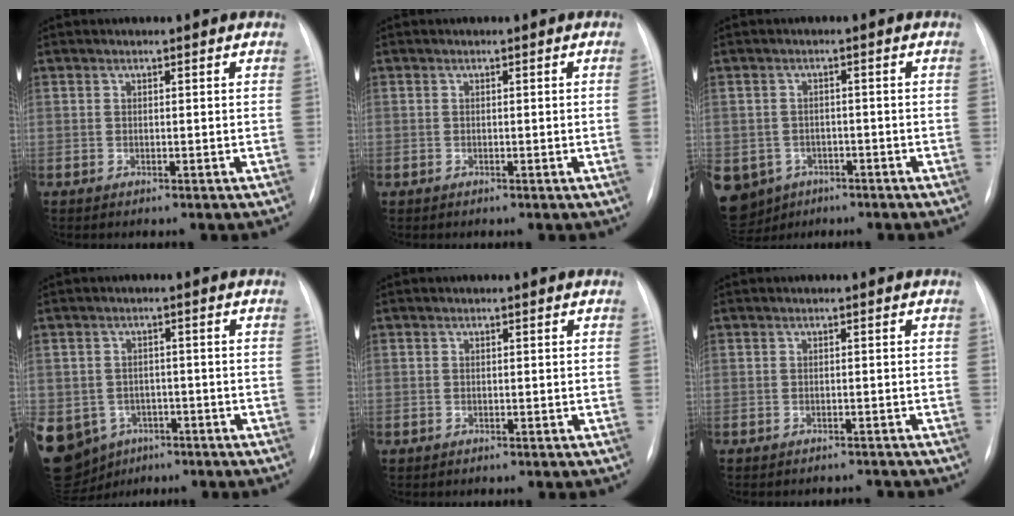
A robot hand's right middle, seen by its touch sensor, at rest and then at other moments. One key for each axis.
{"total": 0.8, "fx": -0.1, "fy": -0.2, "fz": 0.7, "tx": -0.012, "ty": 0.001, "tz": 0.002}
{"total": 10.6, "fx": -5.4, "fy": 8.8, "fz": 2.4, "tx": -0.080, "ty": 0.003, "tz": -0.068}
{"total": 18.5, "fx": -8.0, "fy": 15.1, "fz": 7.0, "tx": -0.221, "ty": 0.006, "tz": -0.102}
{"total": 0.0}
{"total": 3.3, "fx": -3.2, "fy": 0.6, "fz": 0.2, "tx": 0.004, "ty": -0.003, "tz": -0.037}